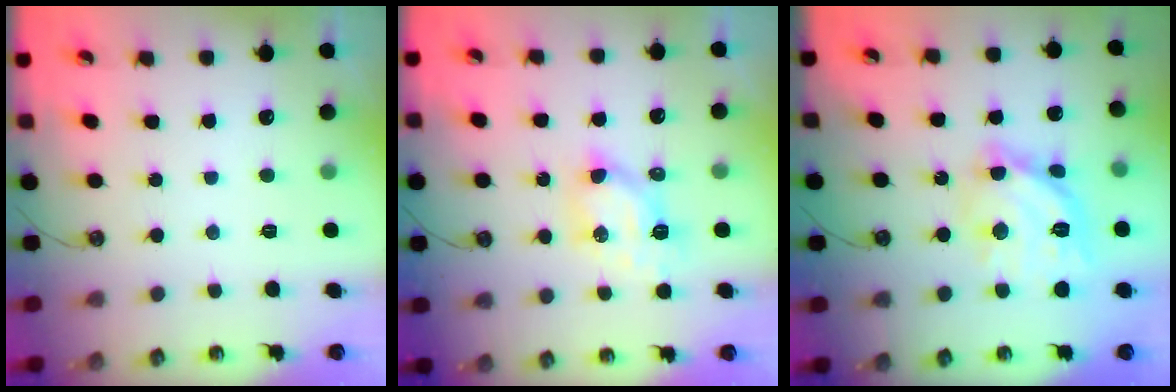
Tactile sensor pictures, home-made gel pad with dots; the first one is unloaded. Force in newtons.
{"total": 6.4, "press": 6.4, "slide": 0.2}
{"total": 14.3, "press": 14.2, "slide": 0.9}